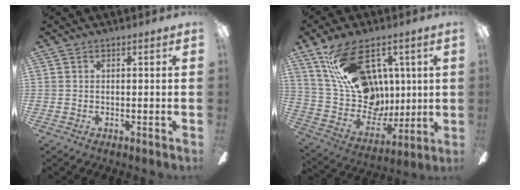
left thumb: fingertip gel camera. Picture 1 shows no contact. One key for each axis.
{"total": 22.6, "fx": 10.6, "fy": 14.3, "fz": 14.0, "tx": -0.267, "ty": -0.047, "tz": 0.195}